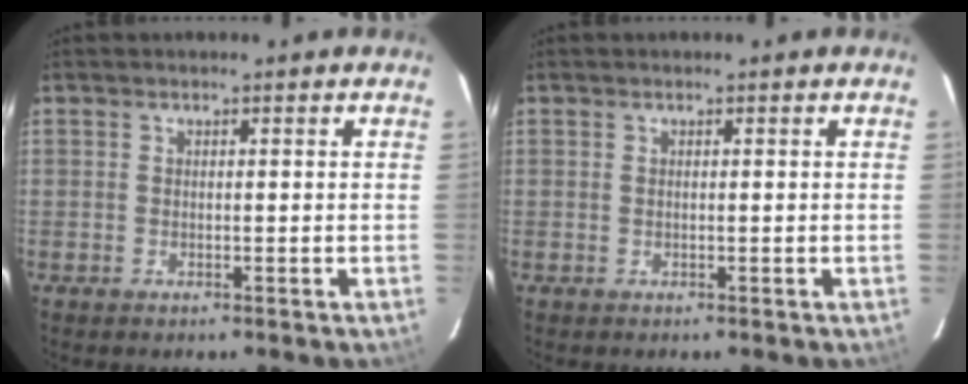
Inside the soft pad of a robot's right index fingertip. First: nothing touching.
{"total": 0.0}